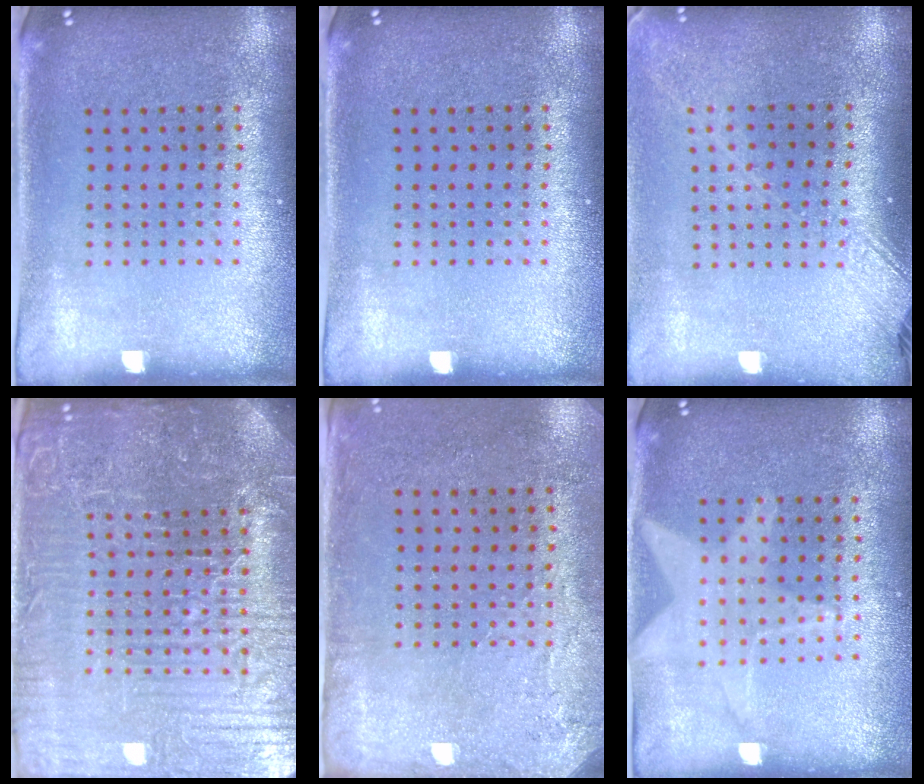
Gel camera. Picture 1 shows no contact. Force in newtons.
{"total": 0.0}
{"total": 1.8, "press": 1.5, "slide": 1.1}
{"total": 6.4, "press": 5.8, "slide": 2.7}
{"total": 2.8, "press": 2.3, "slide": 1.6}
{"total": 0.6, "press": 0.5, "slide": 0.2}